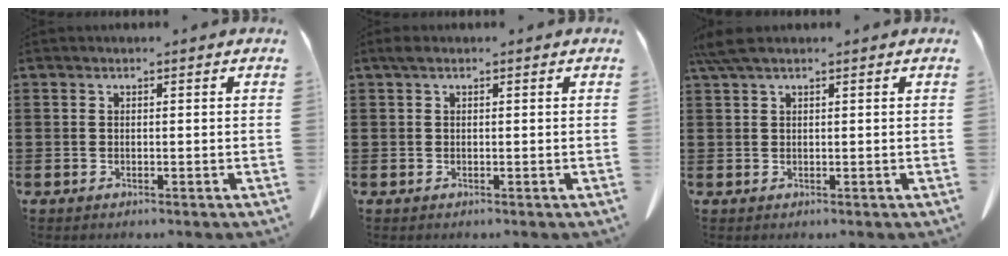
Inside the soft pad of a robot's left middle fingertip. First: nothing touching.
{"total": 0.8, "force": [0.3, 0.5, 0.6], "torque": [-0.015, 0.005, 0.004]}
{"total": 2.9, "force": [1.9, 0.5, 2.1], "torque": [-0.046, 0.003, 0.035]}